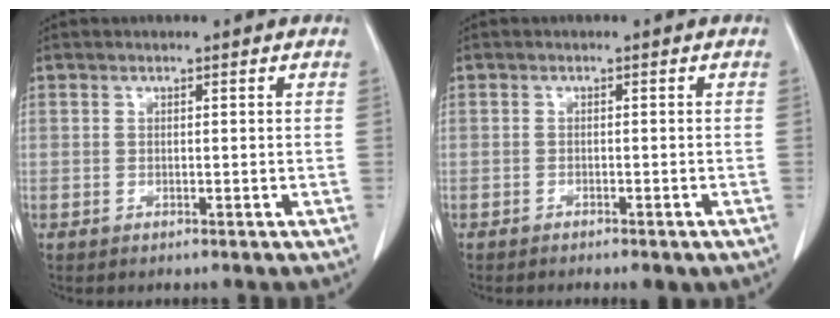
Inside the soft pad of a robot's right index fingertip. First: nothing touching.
{"total": 3.8, "force": [-3.0, 1.2, 2.0], "torque": [-0.022, -0.008, -0.033]}